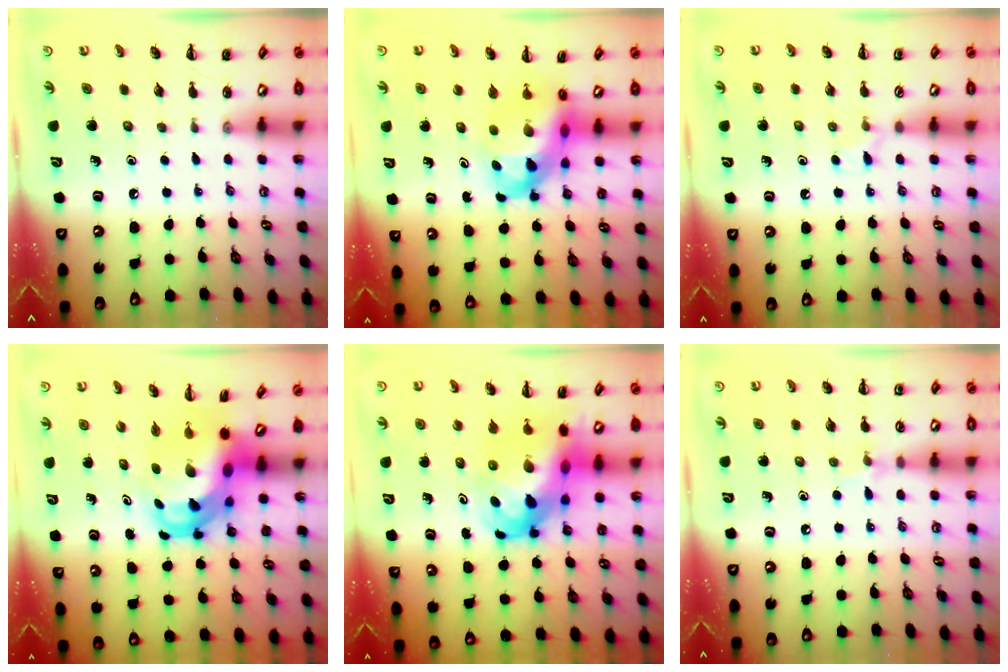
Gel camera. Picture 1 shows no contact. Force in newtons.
{"total": 11.5, "press": 11.1, "slide": 3.1}
{"total": 5.6, "press": 5.2, "slide": 1.9}
{"total": 9.1, "press": 8.8, "slide": 2.4}
{"total": 15.0, "press": 14.5, "slide": 3.8}
{"total": 5.4, "press": 5.0, "slide": 1.8}